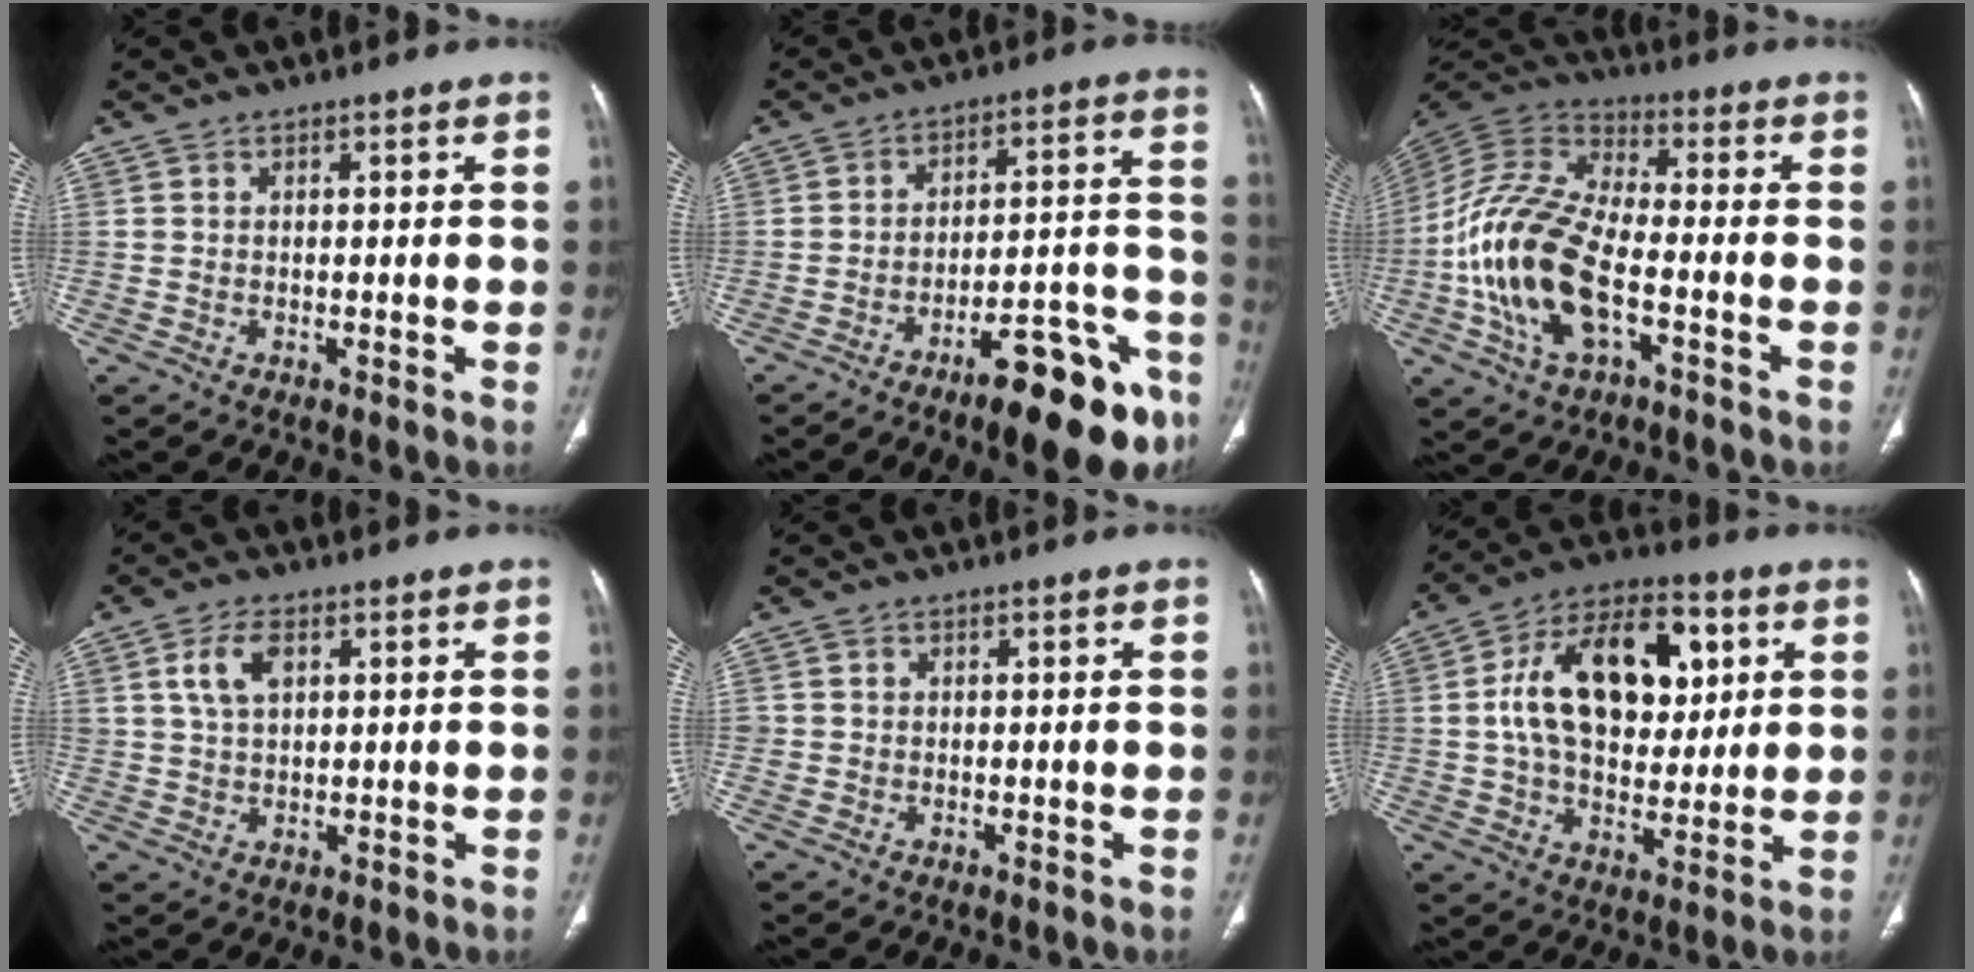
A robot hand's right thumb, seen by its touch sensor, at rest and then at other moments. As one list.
[{"total": 17.3, "force": [-10.9, 4.0, 12.9], "torque": [-0.121, 0.088, -0.157]}, {"total": 18.3, "force": [-5.0, 9.0, 15.2], "torque": [-0.307, 0.028, -0.095]}, {"total": 5.5, "force": [2.0, 3.2, 4.0], "torque": [-0.077, 0.000, 0.040]}, {"total": 1.2, "force": [0.0, 1.2, 0.0], "torque": [0.009, 0.005, -0.001]}, {"total": 21.0, "force": [4.7, 12.8, 16.0], "torque": [-0.229, 0.008, 0.075]}]